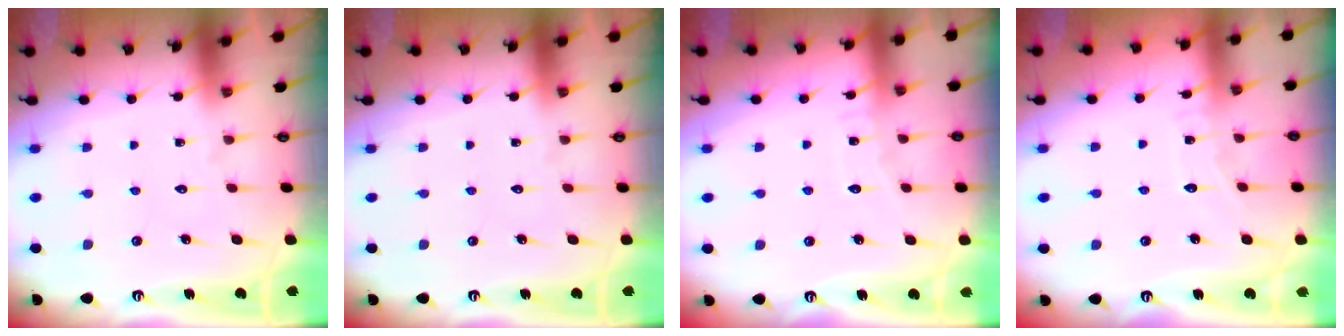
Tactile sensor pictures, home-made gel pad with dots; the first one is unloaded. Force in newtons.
{"total": 0.0}
{"total": 4.0, "press": 4.0, "slide": 0.4}
{"total": 5.0, "press": 5.0, "slide": 0.2}